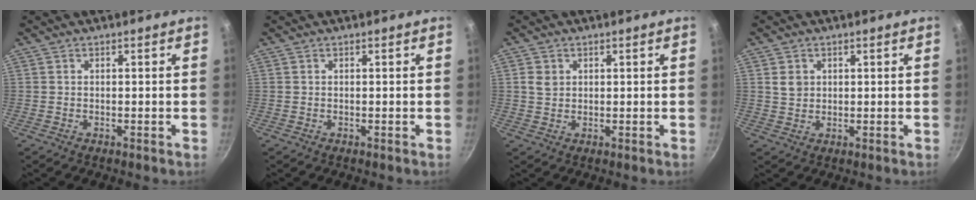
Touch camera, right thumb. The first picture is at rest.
{"total": 0.0}
{"total": 2.6, "force": [0.8, 2.1, 1.3], "torque": [-0.018, -0.003, 0.017]}
{"total": 2.9, "force": [0.9, 2.4, 1.3], "torque": [-0.014, -0.006, 0.020]}